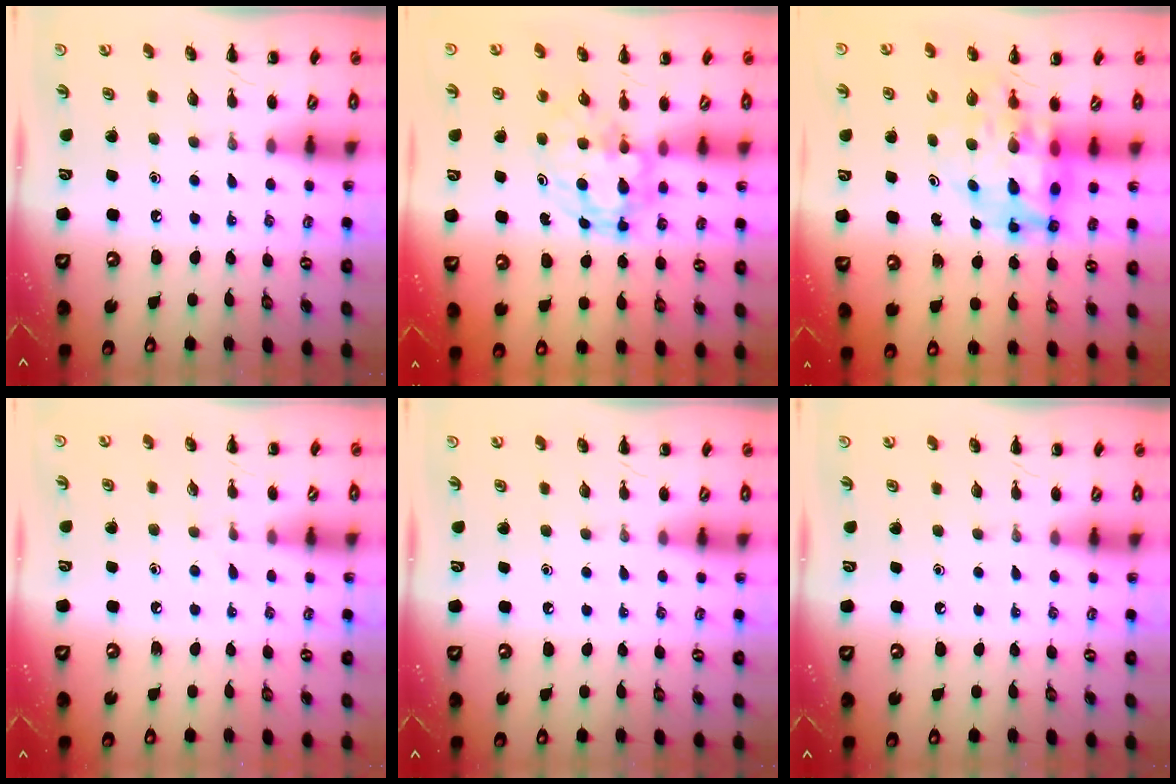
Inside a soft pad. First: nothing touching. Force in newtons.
{"total": 5.3, "press": 5.1, "slide": 1.2}
{"total": 12.0, "press": 11.4, "slide": 3.6}
{"total": 2.8, "press": 2.4, "slide": 1.4}
{"total": 0.0}
{"total": 0.0}